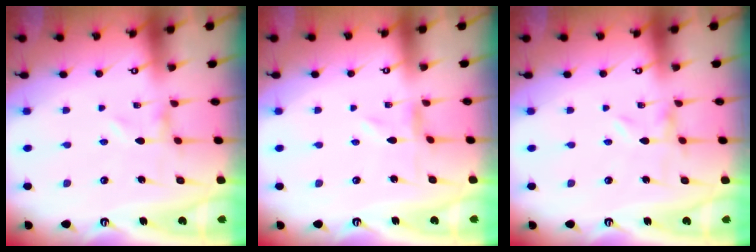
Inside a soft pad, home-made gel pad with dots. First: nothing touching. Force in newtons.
{"total": 0.0}
{"total": 0.0}